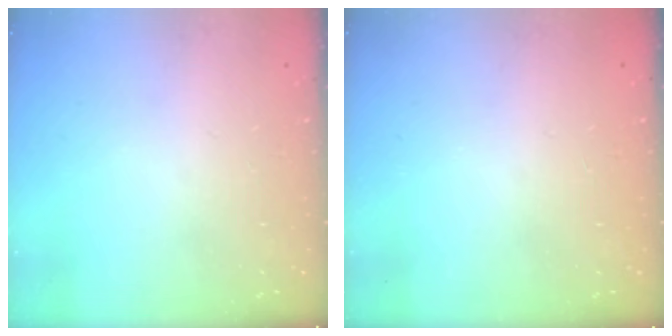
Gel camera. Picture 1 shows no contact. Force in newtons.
{"total": 0.0}